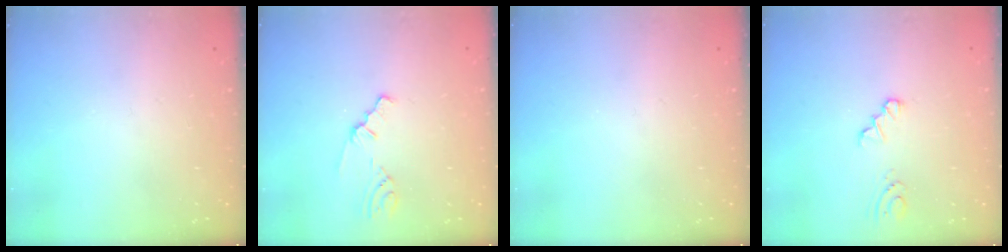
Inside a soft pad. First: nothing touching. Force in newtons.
{"total": 1.8, "press": 1.7, "slide": 0.3}
{"total": 0.0}
{"total": 0.7, "press": 0.7, "slide": 0.1}